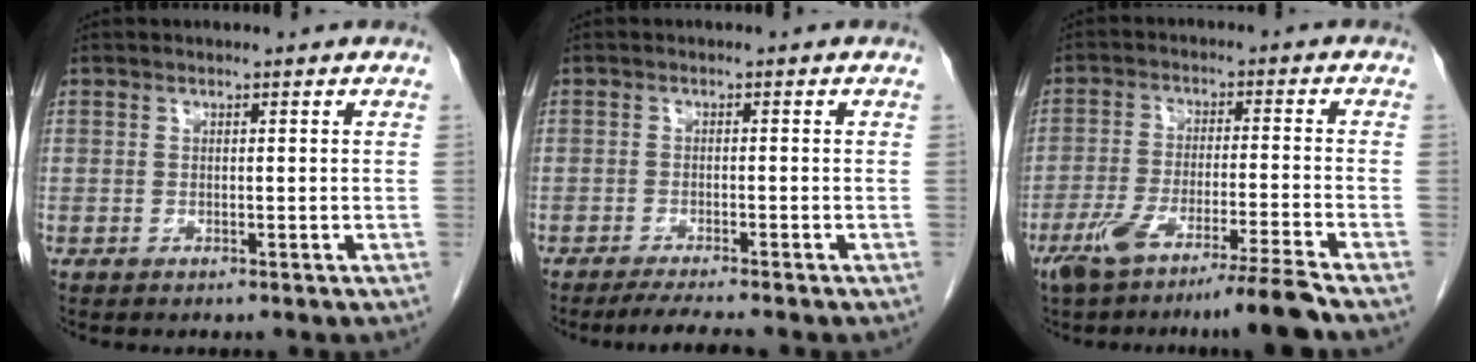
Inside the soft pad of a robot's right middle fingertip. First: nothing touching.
{"total": 4.5, "force": [-3.9, -0.3, 2.3], "torque": [-0.038, -0.014, -0.064]}
{"total": 10.3, "force": [-7.7, -1.3, 6.7], "torque": [-0.114, -0.024, -0.133]}